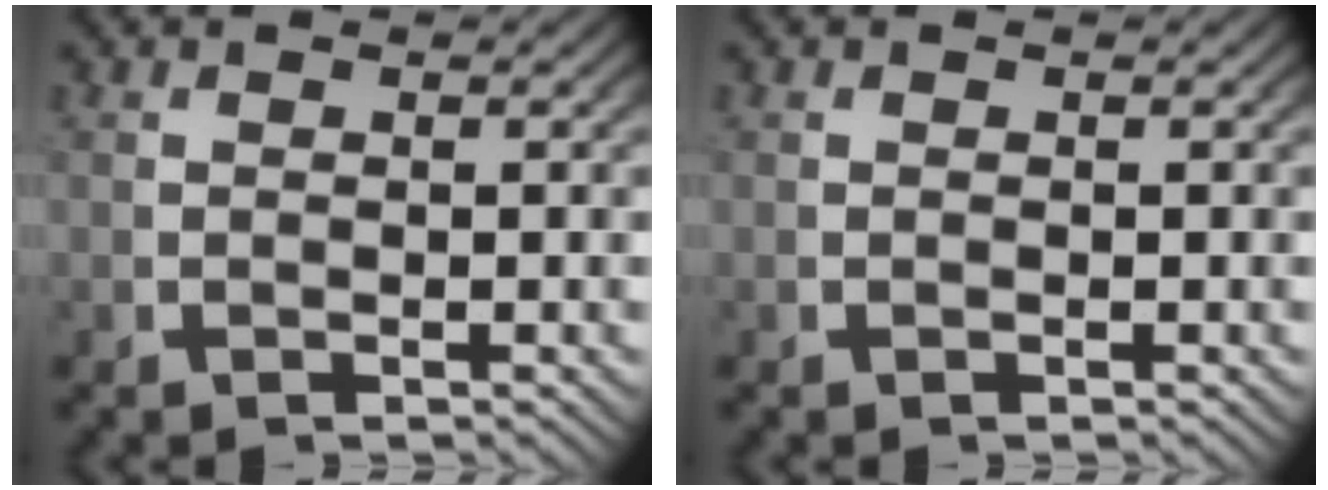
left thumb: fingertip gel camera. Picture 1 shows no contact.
{"total": 0.0}